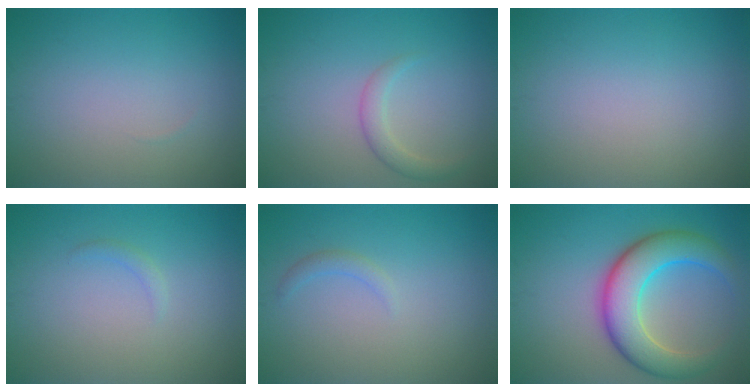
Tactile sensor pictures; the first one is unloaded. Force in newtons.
{"total": 1.8, "press": 1.8, "slide": 0.1}
{"total": 0.0}
{"total": 0.7, "press": 0.7, "slide": 0.1}
{"total": 1.0, "press": 1.0, "slide": 0.2}
{"total": 7.7, "press": 7.7, "slide": 0.3}